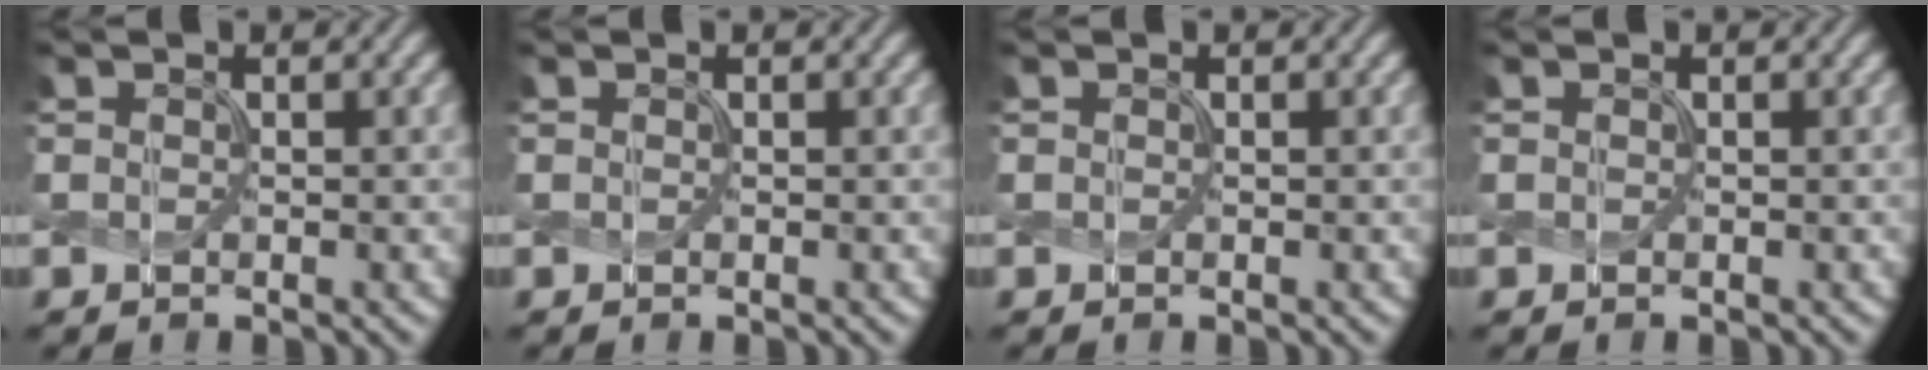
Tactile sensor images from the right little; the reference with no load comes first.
{"total": 0.0}
{"total": 0.0}
{"total": 0.0}